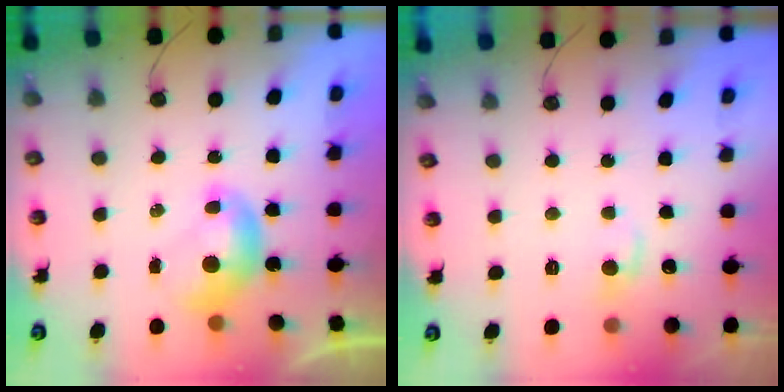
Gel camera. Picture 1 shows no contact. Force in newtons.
{"total": 0.6, "press": 0.3, "slide": 0.6}